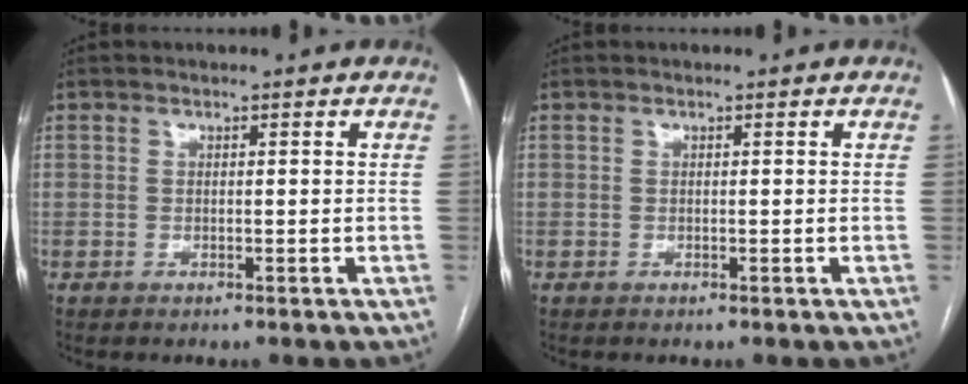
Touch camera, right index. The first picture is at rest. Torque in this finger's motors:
{"motor_torque": [0.00, 0.00, 0.00, 0.01]}